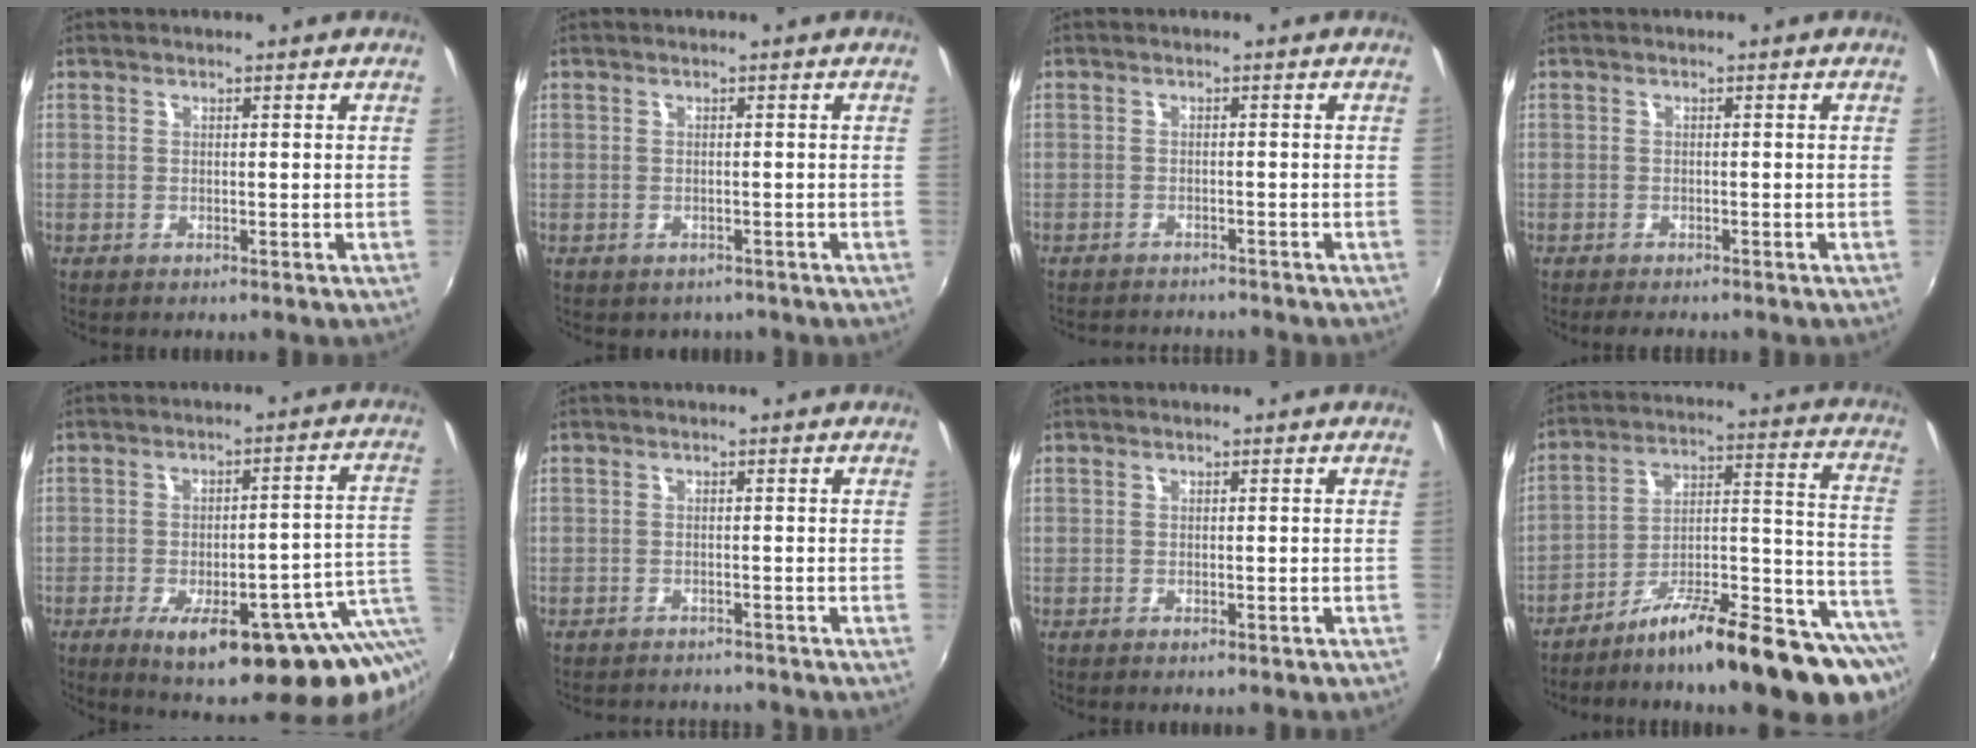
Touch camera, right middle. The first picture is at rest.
{"total": 1.5, "force": [-0.8, 1.3, 0.3], "torque": [-0.010, -0.005, -0.007]}
{"total": 5.7, "force": [-5.4, 1.2, 1.4], "torque": [-0.041, -0.012, -0.079]}
{"total": 2.9, "force": [-2.6, 0.7, 1.2], "torque": [-0.026, -0.013, -0.042]}
{"total": 20.1, "force": [-8.7, 5.2, 17.4], "torque": [-0.230, -0.025, -0.104]}
{"total": 5.9, "force": [-5.5, 1.5, 1.5], "torque": [-0.041, -0.013, -0.079]}
{"total": 1.7, "force": [-1.2, 0.8, 1.0], "torque": [-0.016, -0.004, -0.014]}
{"total": 23.3, "force": [-15.3, 4.4, 17.0], "torque": [-0.192, 0.002, -0.235]}